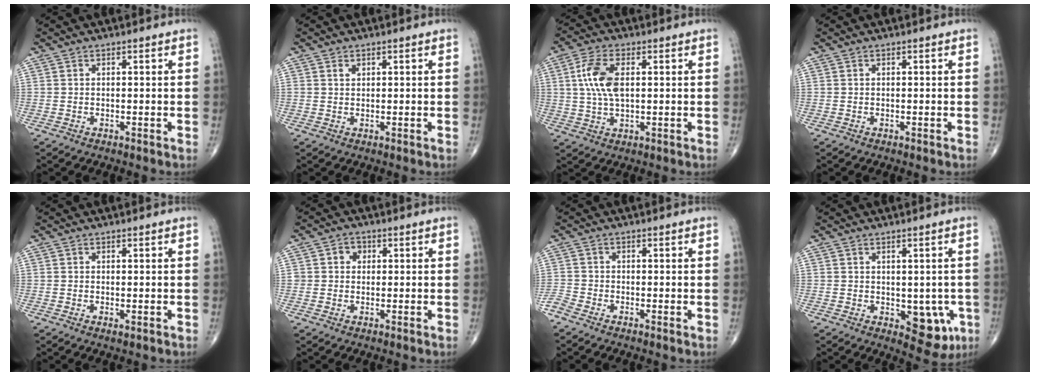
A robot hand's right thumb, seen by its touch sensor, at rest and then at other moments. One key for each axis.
{"total": 1.0, "fx": 0.6, "fy": 0.7, "fz": 0.4, "tx": 0.001, "ty": -0.003, "tz": 0.010}
{"total": 8.2, "fx": 1.6, "fy": 4.0, "fz": 7.0, "tx": -0.152, "ty": 0.004, "tz": 0.030}
{"total": 0.0}
{"total": 0.7, "fx": -0.1, "fy": 0.3, "fz": 0.6, "tx": -0.015, "ty": -0.004, "tz": -0.001}
{"total": 2.6, "fx": 0.5, "fy": 2.3, "fz": 0.9, "tx": 0.005, "ty": 0.003, "tz": 0.003}
{"total": 2.4, "fx": -1.6, "fy": 0.8, "fz": 1.5, "tx": -0.038, "ty": -0.005, "tz": -0.043}
{"total": 7.6, "fx": -1.7, "fy": 4.5, "fz": 5.9, "tx": -0.033, "ty": -0.008, "tz": -0.011}